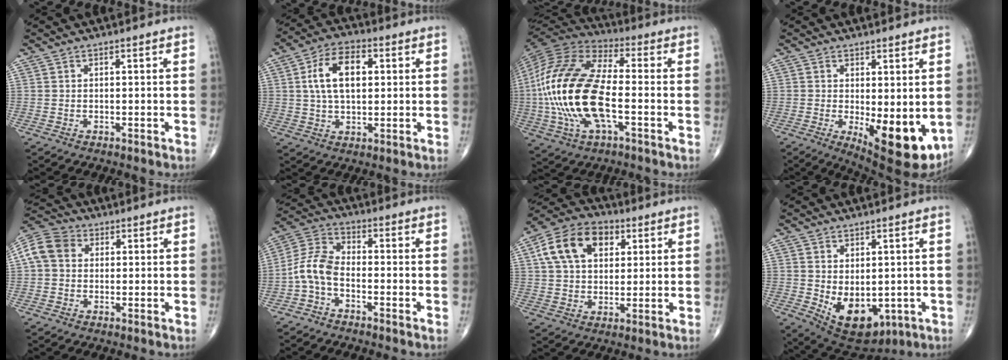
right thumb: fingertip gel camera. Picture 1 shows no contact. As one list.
[{"total": 11.1, "force": [2.1, 6.4, 8.8], "torque": [-0.144, 0.010, 0.033]}, {"total": 23.9, "force": [-3.3, 10.7, 21.2], "torque": [-0.464, 0.013, -0.061]}, {"total": 12.3, "force": [-2.1, 4.8, 11.1], "torque": [-0.144, -0.028, -0.014]}, {"total": 8.1, "force": [1.4, 6.5, 4.6], "torque": [-0.085, 0.024, 0.016]}, {"total": 6.9, "force": [-2.5, 3.7, 5.2], "torque": [-0.108, 0.031, -0.064]}, {"total": 14.3, "force": [4.9, 9.7, 9.3], "torque": [-0.147, 0.007, 0.080]}, {"total": 11.3, "force": [-1.9, 6.9, 8.7], "torque": [-0.112, -0.010, -0.001]}]